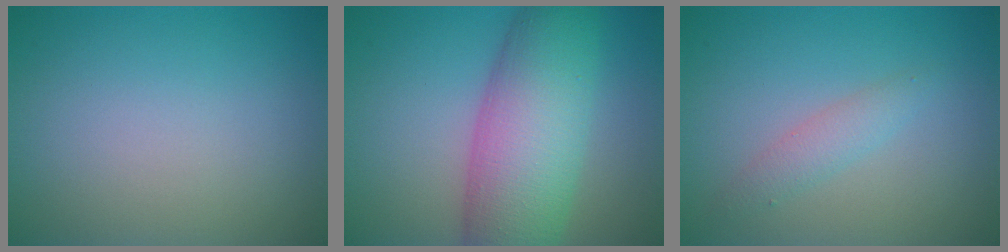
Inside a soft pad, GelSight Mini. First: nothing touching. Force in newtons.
{"total": 10.0, "press": 10.0, "slide": 0.3}
{"total": 1.7, "press": 1.7, "slide": 0.1}